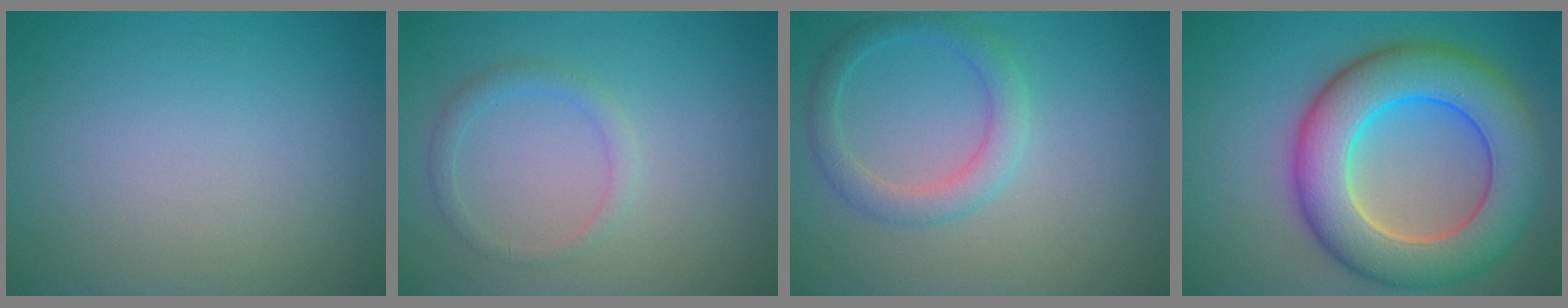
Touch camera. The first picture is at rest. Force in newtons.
{"total": 1.5, "press": 1.5, "slide": 0.1}
{"total": 2.7, "press": 2.7, "slide": 0.2}
{"total": 10.9, "press": 10.9, "slide": 0.4}